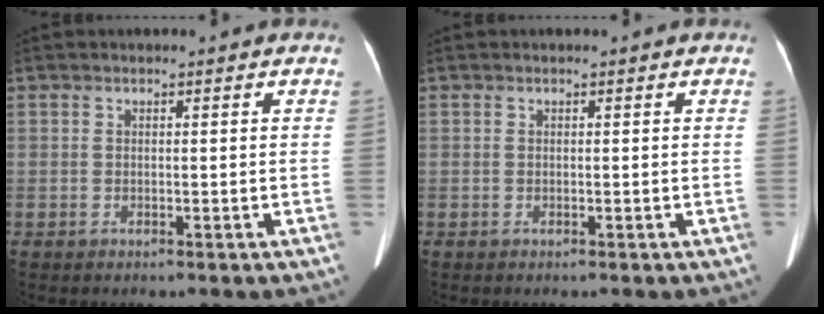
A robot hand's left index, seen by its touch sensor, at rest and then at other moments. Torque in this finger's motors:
{"motor_torque": [0.02, 0.01, 0.00, 0.00]}